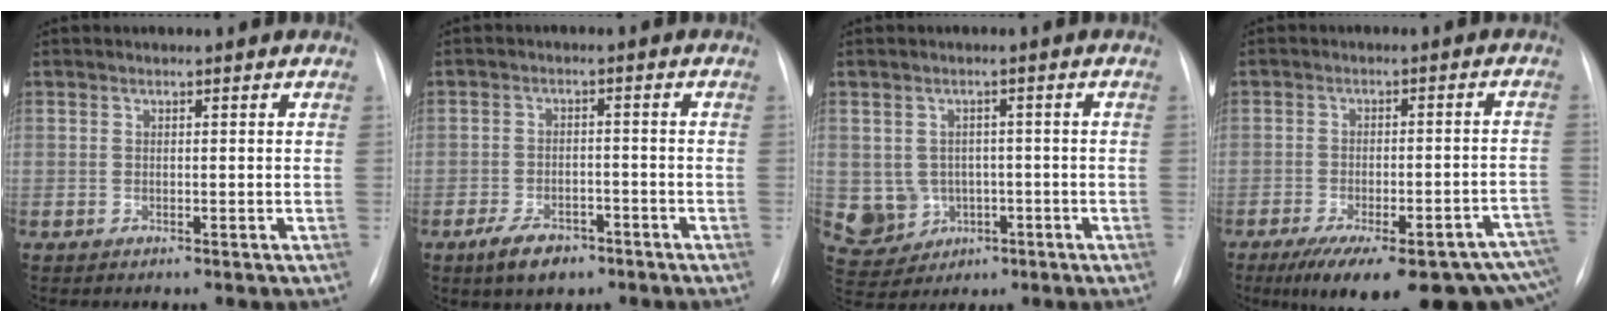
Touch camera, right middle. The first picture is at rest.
{"total": 5.6, "force": [-3.7, 2.8, 3.1], "torque": [-0.063, -0.002, -0.057]}
{"total": 7.0, "force": [-1.1, 6.7, 1.5], "torque": [-0.038, 0.012, -0.003]}
{"total": 22.7, "force": [-15.8, 5.3, 15.4], "torque": [-0.163, 0.001, -0.201]}